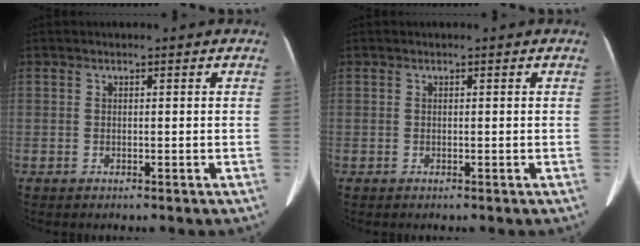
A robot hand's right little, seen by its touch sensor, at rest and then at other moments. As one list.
[{"total": 0.0}]